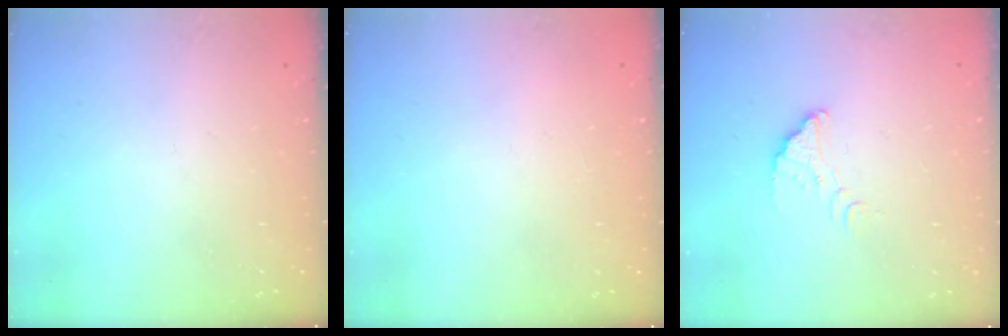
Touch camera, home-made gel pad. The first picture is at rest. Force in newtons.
{"total": 2.2, "press": 2.2, "slide": 0.1}
{"total": 3.0, "press": 3.0, "slide": 0.1}